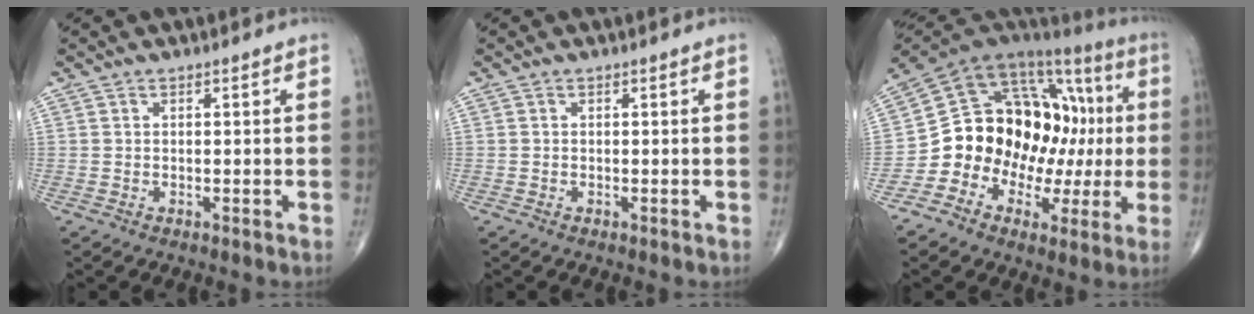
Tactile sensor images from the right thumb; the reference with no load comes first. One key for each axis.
{"total": 0.0}
{"total": 21.6, "fx": -1.5, "fy": 16.2, "fz": 14.2, "tx": -0.167, "ty": 0.075, "tz": -0.016}